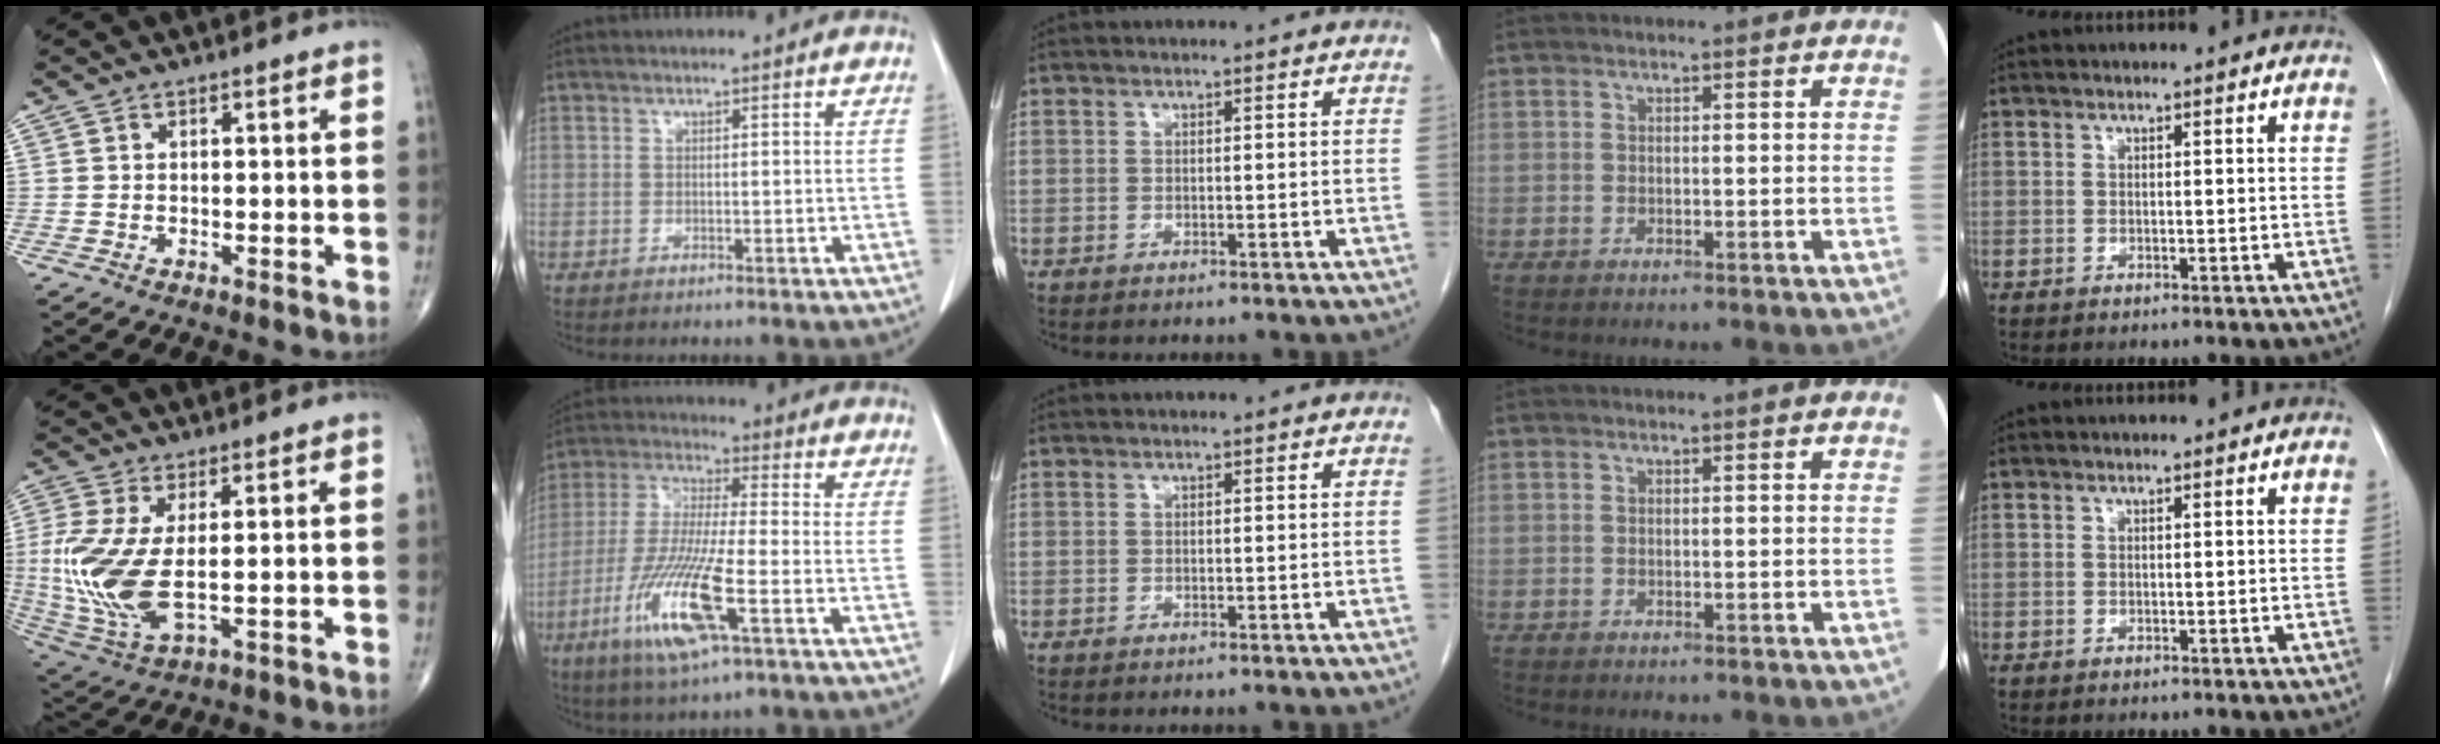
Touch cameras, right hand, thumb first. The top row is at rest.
{"thumb": {"total": 13.4, "force": [0.0, 5.6, 12.2], "torque": [-0.293, -0.018, 0.012]}, "index": {"total": 13.7, "force": [-5.6, 1.0, 12.5], "torque": [-0.264, -0.027, -0.107]}}